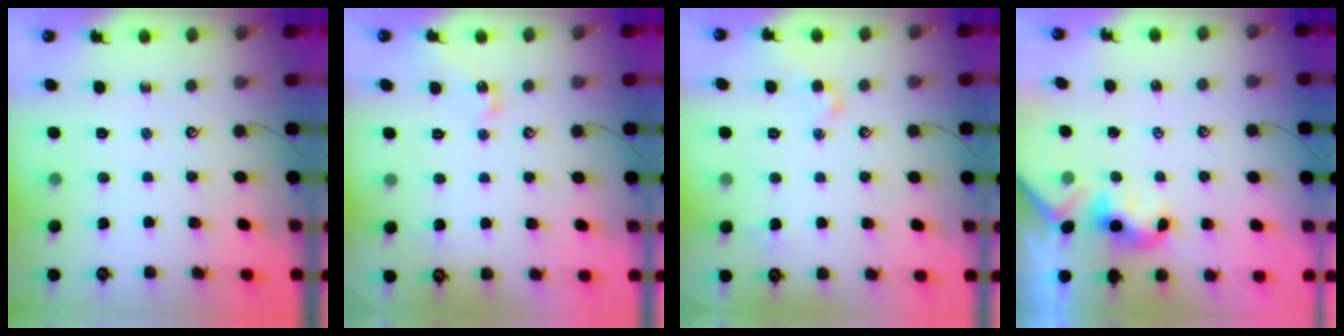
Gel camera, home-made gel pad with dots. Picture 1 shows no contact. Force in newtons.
{"total": 3.5, "press": 3.4, "slide": 0.9}
{"total": 1.1, "press": 1.1, "slide": 0.4}
{"total": 2.3, "press": 2.3, "slide": 0.2}